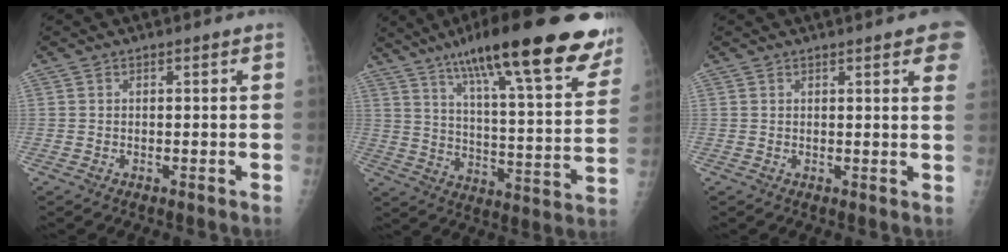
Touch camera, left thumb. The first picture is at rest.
{"total": 28.5, "force": [19.0, 5.9, 20.4], "torque": [-0.276, -0.044, 0.275]}
{"total": 7.4, "force": [4.3, 1.5, 5.9], "torque": [-0.051, -0.004, 0.043]}